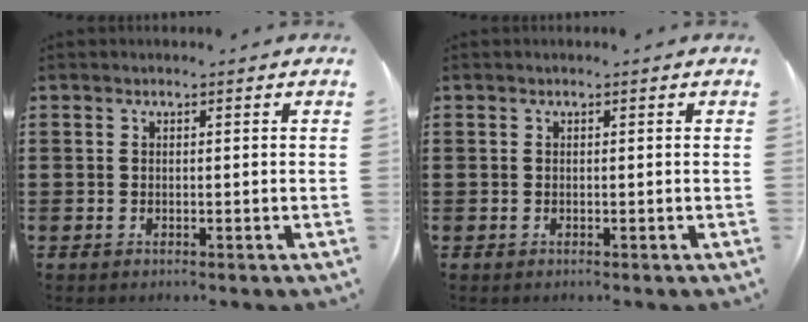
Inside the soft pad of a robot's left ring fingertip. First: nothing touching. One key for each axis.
{"total": 0.0}